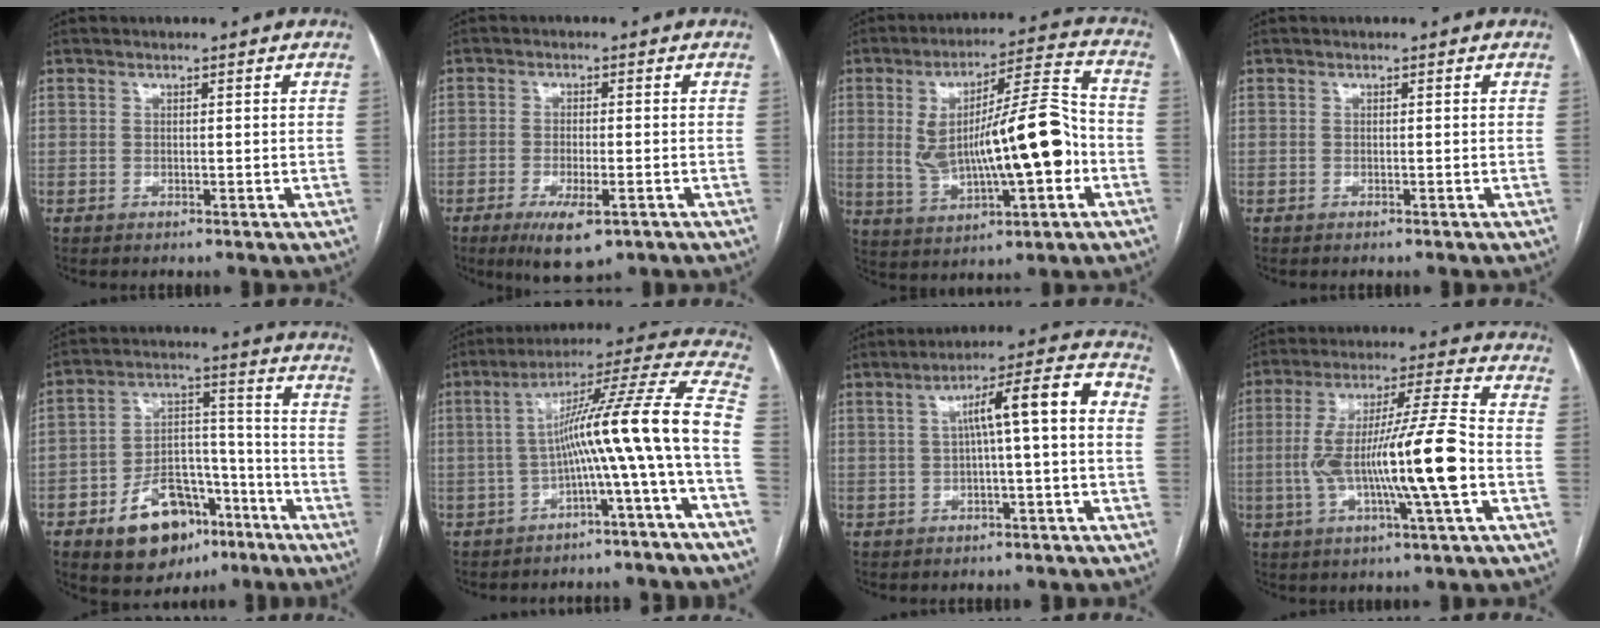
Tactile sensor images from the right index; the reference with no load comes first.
{"total": 7.0, "force": [-3.8, 1.8, 5.6], "torque": [-0.097, -0.015, -0.056]}
{"total": 17.0, "force": [-1.5, 3.3, 16.6], "torque": [-0.292, 0.021, -0.015]}
{"total": 0.0}
{"total": 13.1, "force": [-7.1, 8.0, 7.6], "torque": [-0.112, 0.029, -0.104]}
{"total": 15.9, "force": [-3.6, -1.8, 15.4], "torque": [-0.214, 0.039, -0.065]}
{"total": 9.2, "force": [0.2, 0.6, 9.2], "torque": [-0.134, 0.036, 0.001]}
{"total": 16.2, "force": [-2.8, 0.1, 16.0], "torque": [-0.291, 0.005, -0.052]}